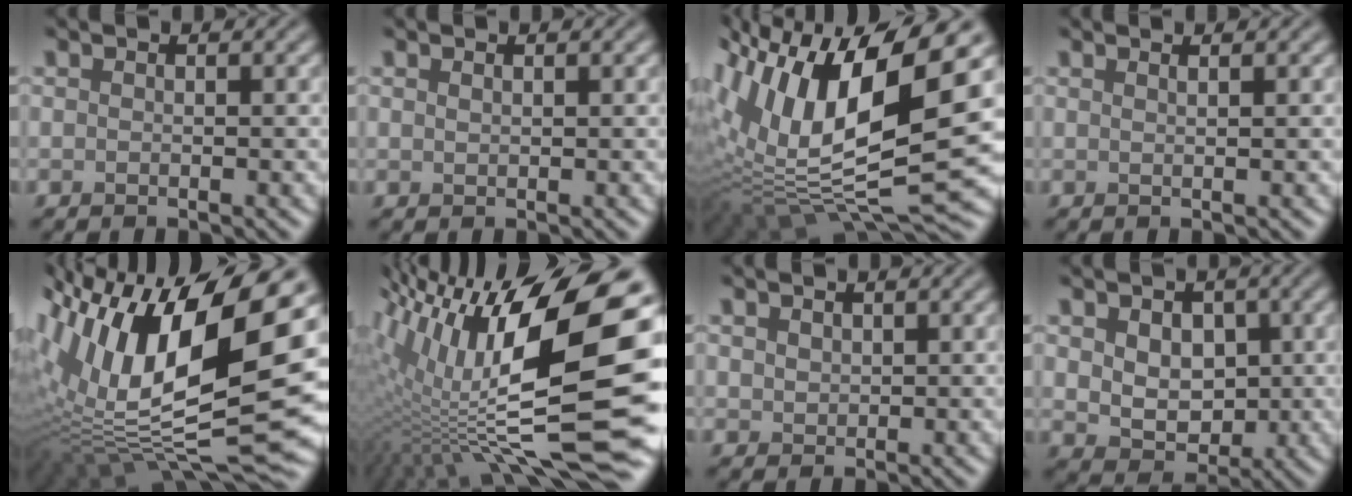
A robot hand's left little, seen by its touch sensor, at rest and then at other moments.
{"total": 0.6, "force": [0.5, 0.2, 0.3], "torque": [-0.009, -0.001, 0.010]}
{"total": 17.0, "force": [3.0, 7.1, 15.2], "torque": [-0.296, 0.008, 0.046]}
{"total": 1.4, "force": [0.8, 0.5, 0.9], "torque": [0.000, 0.001, -0.002]}
{"total": 18.8, "force": [3.2, 8.0, 16.7], "torque": [-0.324, 0.004, 0.055]}
{"total": 16.8, "force": [1.2, 5.9, 15.7], "torque": [-0.281, 0.011, 0.021]}
{"total": 1.2, "force": [0.7, 0.9, 0.4], "torque": [-0.007, -0.002, 0.017]}
{"total": 5.2, "force": [0.8, 3.9, 3.3], "torque": [-0.055, -0.002, 0.014]}